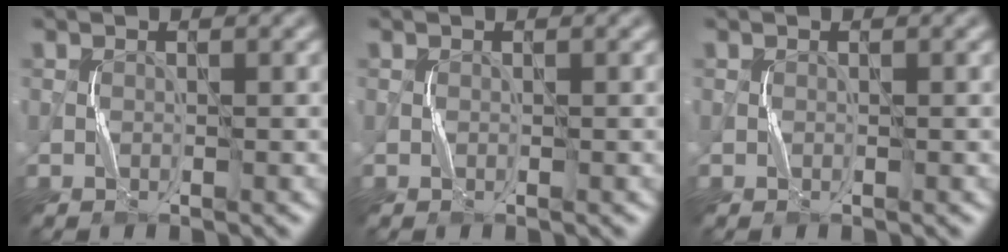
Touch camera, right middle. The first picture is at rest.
{"total": 0.0}
{"total": 0.0}